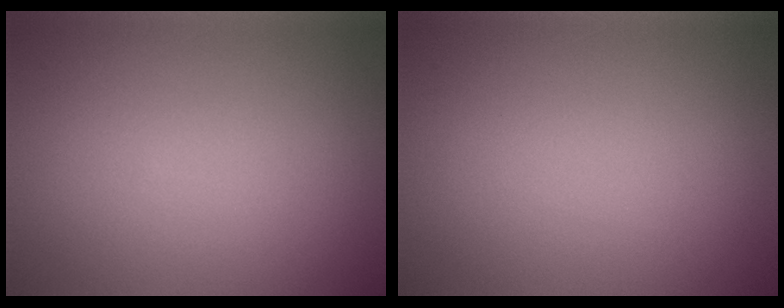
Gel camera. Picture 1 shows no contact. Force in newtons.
{"total": 0.0}